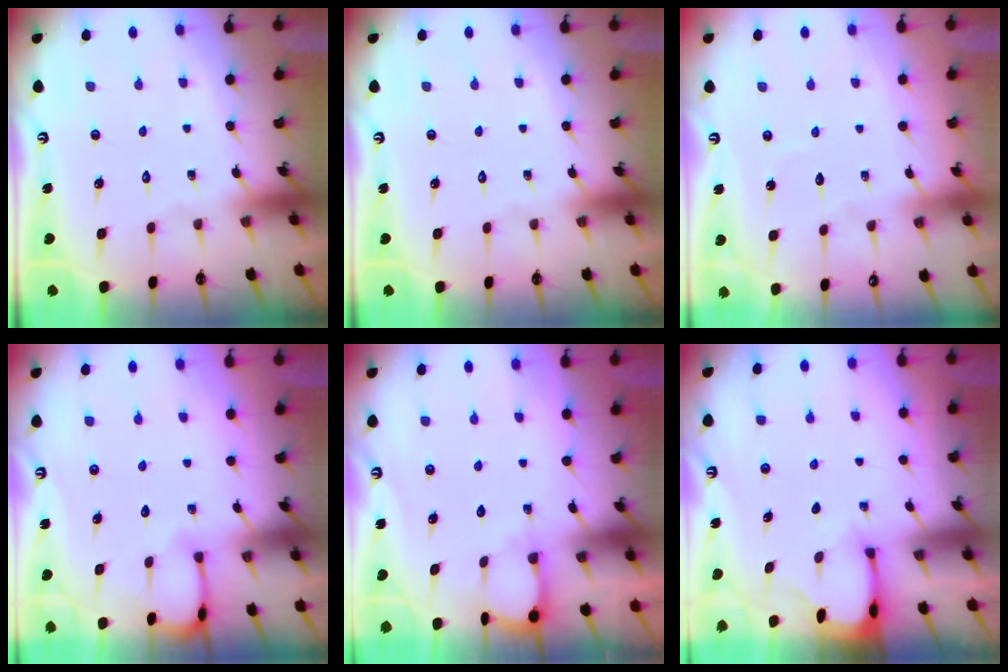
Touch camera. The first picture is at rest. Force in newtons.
{"total": 0.0}
{"total": 2.6, "press": 2.6, "slide": 0.3}
{"total": 3.0, "press": 3.0, "slide": 0.3}
{"total": 3.9, "press": 3.8, "slide": 0.4}
{"total": 2.7, "press": 2.7, "slide": 0.3}